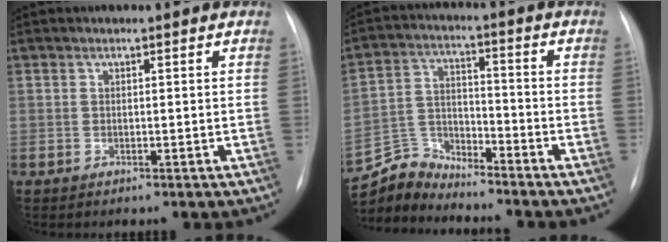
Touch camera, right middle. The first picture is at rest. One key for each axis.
{"total": 7.5, "fx": -7.4, "fy": 0.6, "fz": -1.2, "tx": 0.014, "ty": 0.014, "tz": -0.143}